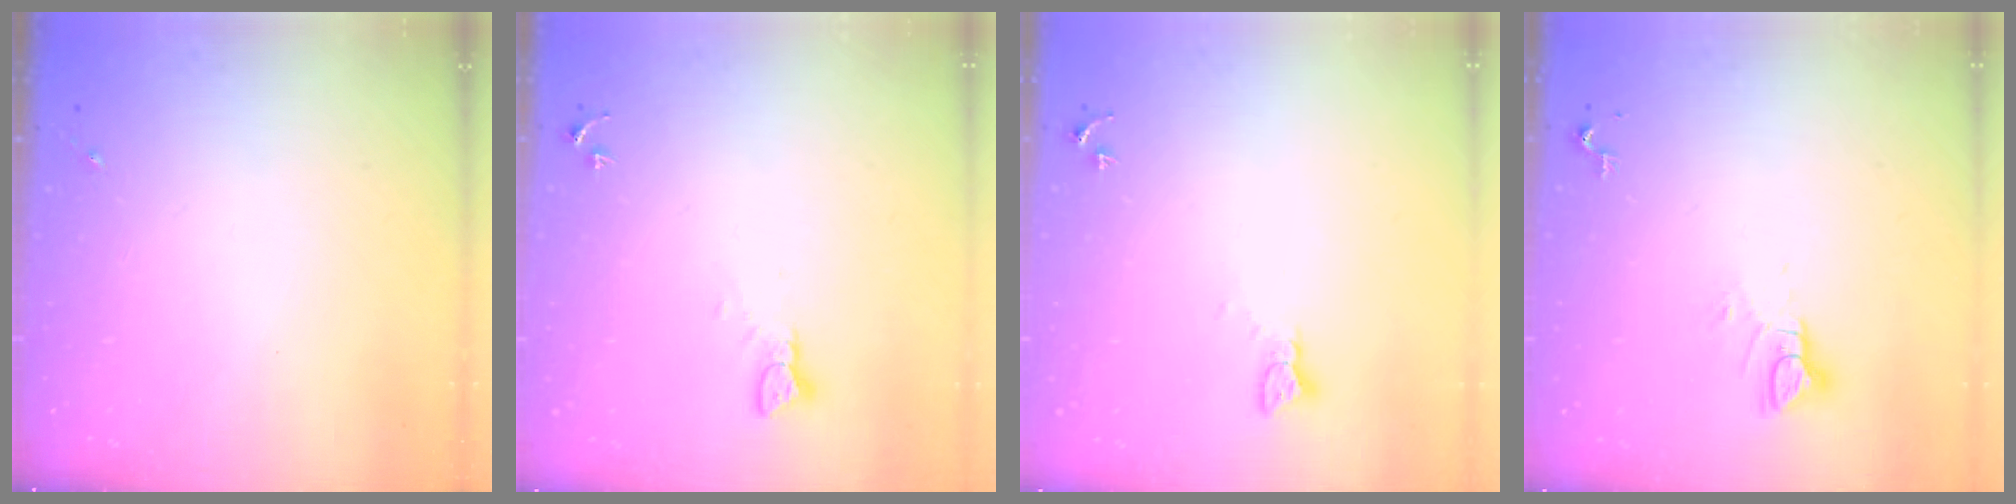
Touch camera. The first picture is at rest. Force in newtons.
{"total": 2.4, "press": 2.4, "slide": 0.2}
{"total": 3.1, "press": 3.1, "slide": 0.1}
{"total": 5.6, "press": 5.6, "slide": 0.4}